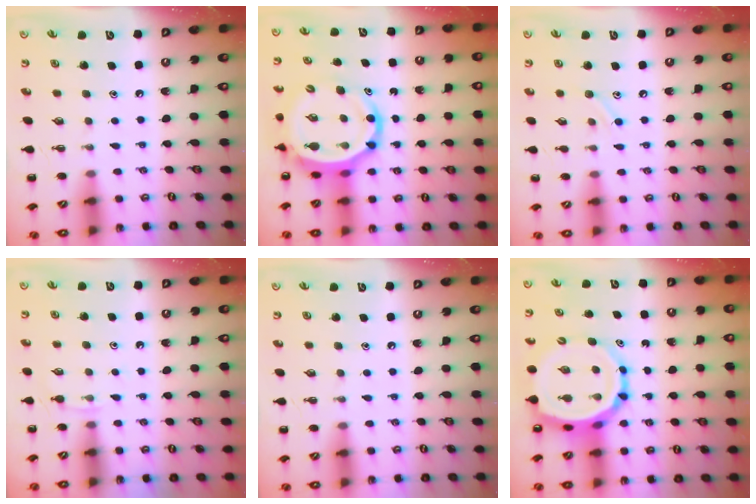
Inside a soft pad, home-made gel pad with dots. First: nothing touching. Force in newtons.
{"total": 10.0, "press": 9.6, "slide": 3.0}
{"total": 6.4, "press": 6.2, "slide": 1.6}
{"total": 4.4, "press": 4.2, "slide": 1.4}
{"total": 0.0}
{"total": 10.8, "press": 10.4, "slide": 3.0}